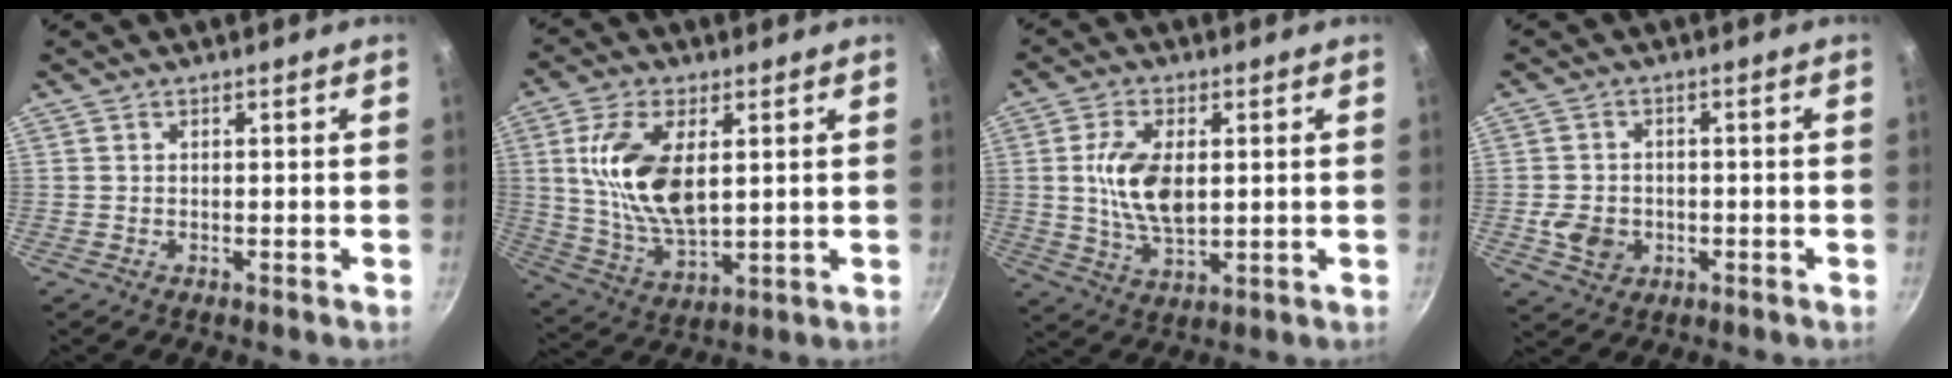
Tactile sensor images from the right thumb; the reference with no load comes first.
{"total": 14.9, "force": [3.2, 7.6, 12.4], "torque": [-0.231, -0.014, 0.068]}
{"total": 10.8, "force": [1.3, 5.7, 9.0], "torque": [-0.164, -0.006, 0.028]}
{"total": 5.9, "force": [-1.3, 4.9, 3.0], "torque": [-0.043, 0.012, -0.019]}